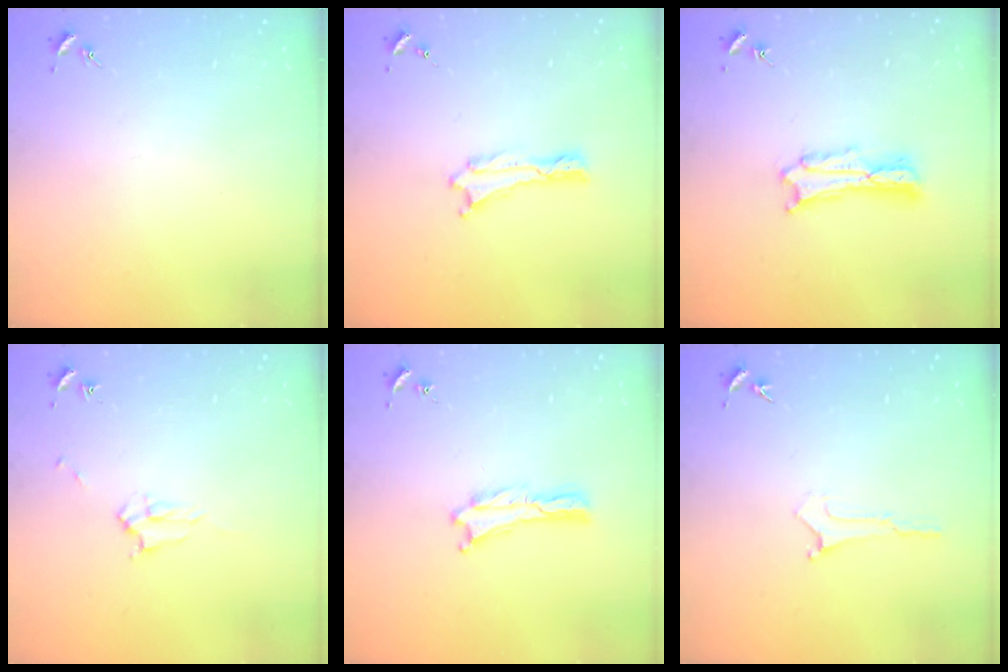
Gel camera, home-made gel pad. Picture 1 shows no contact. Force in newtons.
{"total": 0.0}
{"total": 3.0, "press": 3.0, "slide": 0.3}
{"total": 2.3, "press": 2.3, "slide": 0.3}
{"total": 0.0}
{"total": 0.0}